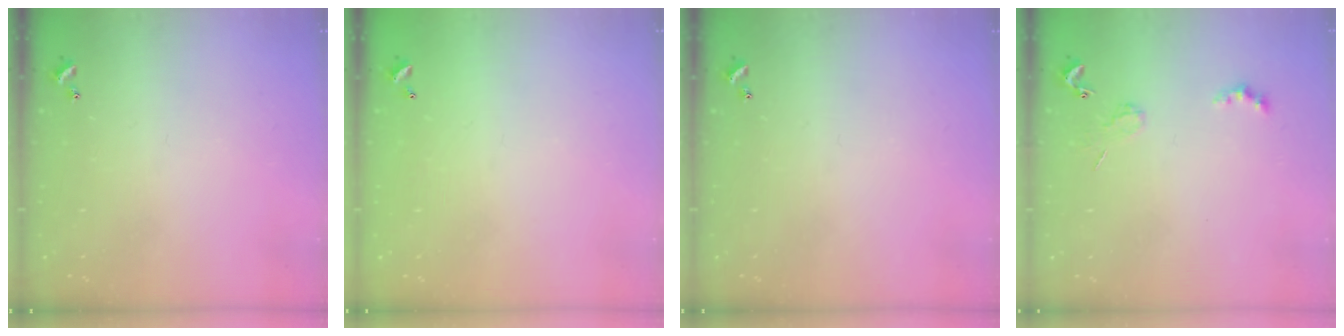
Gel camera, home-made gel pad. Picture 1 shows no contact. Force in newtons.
{"total": 2.9, "press": 2.9, "slide": 0.1}
{"total": 0.0}
{"total": 2.0, "press": 1.9, "slide": 0.4}